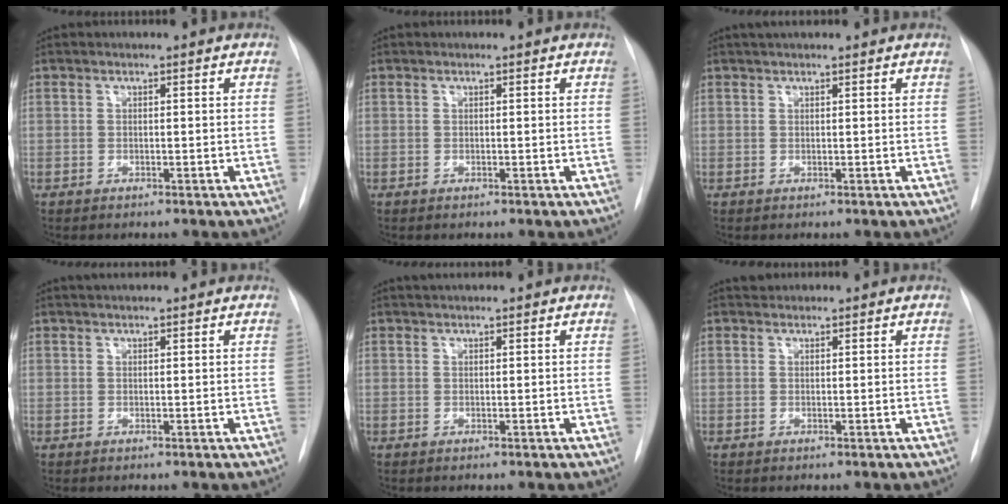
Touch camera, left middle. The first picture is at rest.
{"total": 0.0}
{"total": 2.7, "force": [2.3, 0.4, 1.4], "torque": [-0.022, 0.023, 0.036]}
{"total": 2.0, "force": [1.8, 0.3, 0.8], "torque": [-0.014, 0.018, 0.029]}
{"total": 1.8, "force": [1.6, 0.1, 0.7], "torque": [-0.011, 0.018, 0.028]}
{"total": 1.2, "force": [1.1, 0.4, -0.1], "torque": [-0.006, 0.013, 0.020]}